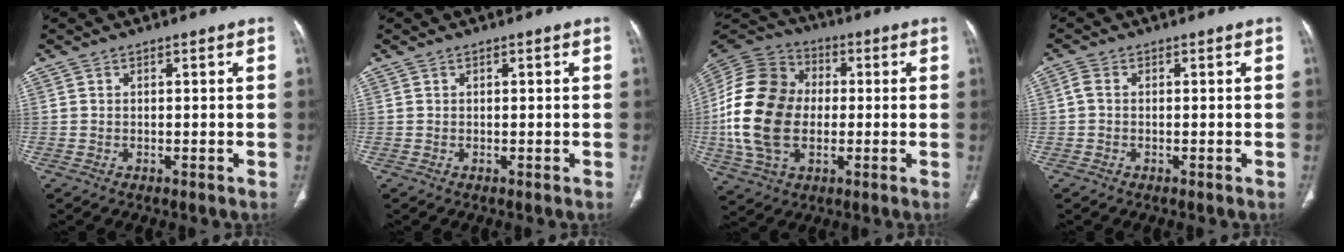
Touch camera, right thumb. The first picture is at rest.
{"total": 0.0}
{"total": 20.9, "force": [-1.2, 14.6, 14.9], "torque": [-0.295, 0.014, -0.024]}
{"total": 1.6, "force": [0.0, 1.1, 1.2], "torque": [-0.024, 0.004, -0.004]}